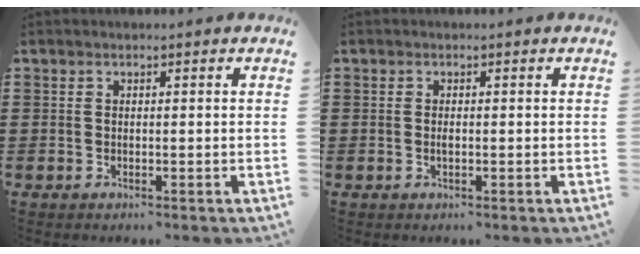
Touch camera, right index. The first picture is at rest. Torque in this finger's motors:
{"motor_torque": [1.16, 0.97, 0.03, 0.01]}